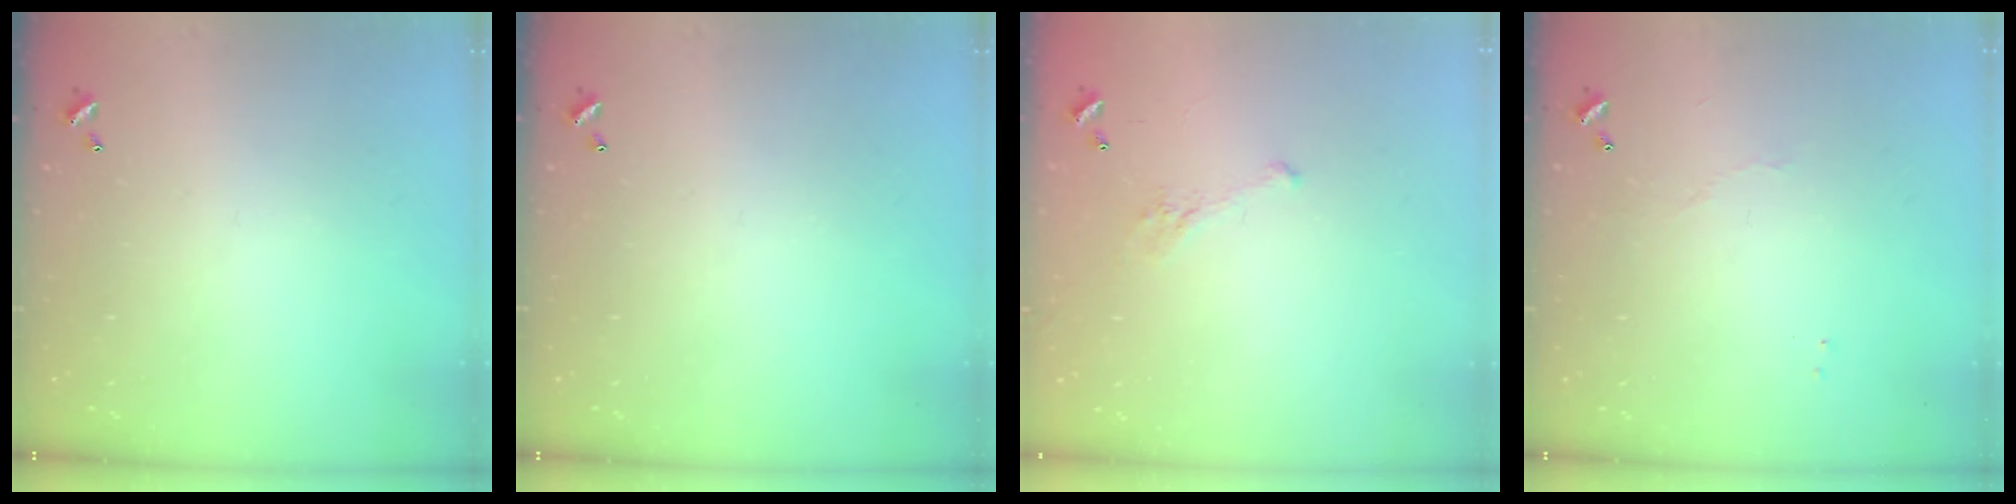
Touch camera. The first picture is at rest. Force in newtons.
{"total": 0.0}
{"total": 4.9, "press": 4.8, "slide": 1.0}
{"total": 1.8, "press": 1.8, "slide": 0.4}